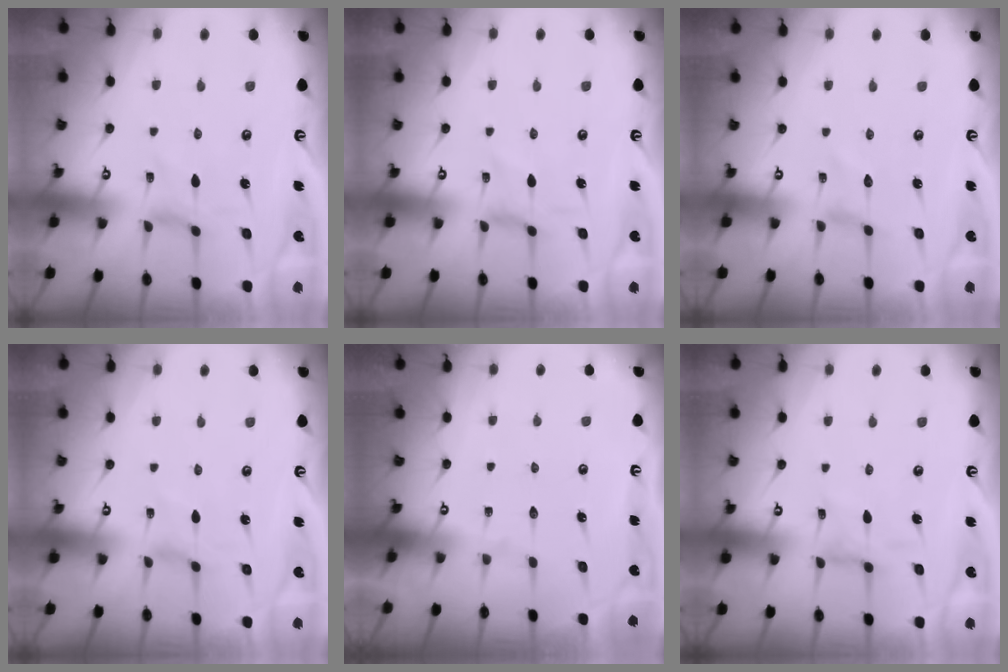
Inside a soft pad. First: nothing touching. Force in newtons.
{"total": 0.9, "press": 0.8, "slide": 0.3}
{"total": 0.0}
{"total": 0.6, "press": 0.5, "slide": 0.2}
{"total": 0.0}
{"total": 1.9, "press": 1.9, "slide": 0.3}